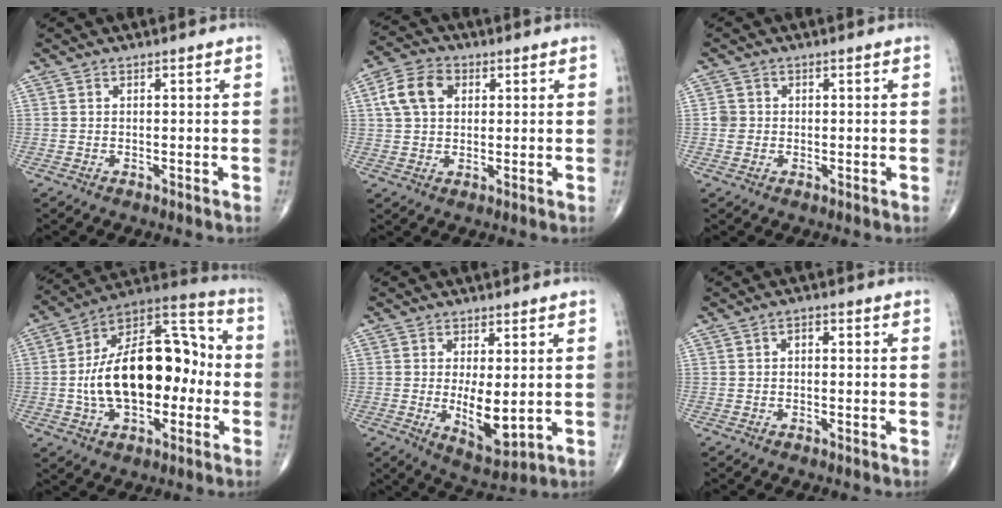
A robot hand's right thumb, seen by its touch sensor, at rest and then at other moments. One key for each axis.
{"total": 8.3, "fx": 2.3, "fy": 5.9, "fz": 5.4, "tx": -0.094, "ty": 0.012, "tz": 0.036}
{"total": 2.0, "fx": 0.0, "fy": 1.9, "fz": 0.5, "tx": 0.001, "ty": 0.004, "tz": 0.000}
{"total": 23.0, "fx": -1.8, "fy": 13.0, "fz": 18.9, "tx": -0.291, "ty": 0.042, "tz": -0.031}
{"total": 7.9, "fx": -0.4, "fy": 3.3, "fz": 7.2, "tx": -0.103, "ty": -0.021, "tz": 0.006}
{"total": 1.5, "fx": 0.1, "fy": 0.9, "fz": 1.2, "tx": -0.012, "ty": 0.007, "tz": -0.004}